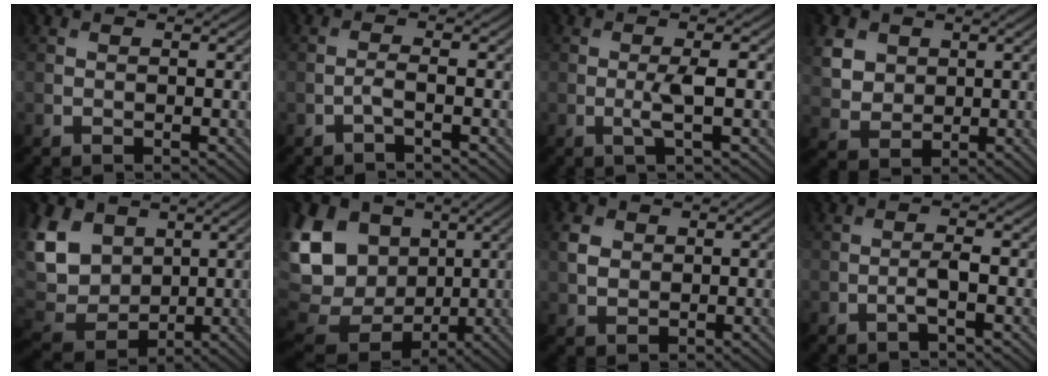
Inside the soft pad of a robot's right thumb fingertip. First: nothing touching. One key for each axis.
{"total": 1.2, "fx": -1.0, "fy": -0.7, "fz": 0.0, "tx": -0.004, "ty": 0.009, "tz": -0.025}
{"total": 1.4, "fx": -0.5, "fy": -0.5, "fz": 1.2, "tx": -0.026, "ty": 0.001, "tz": -0.012}
{"total": 4.6, "fx": 2.4, "fy": 3.9, "fz": 0.7, "tx": -0.054, "ty": 0.001, "tz": 0.038}
{"total": 10.6, "fx": 4.2, "fy": 8.4, "fz": 4.9, "tx": -0.178, "ty": 0.007, "tz": 0.086}
{"total": 15.8, "fx": 3.4, "fy": 13.3, "fz": 7.7, "tx": -0.225, "ty": 0.003, "tz": 0.091}
{"total": 2.6, "fx": 1.1, "fy": 2.3, "fz": 0.3, "tx": -0.019, "ty": 0.000, "tz": 0.019}
{"total": 1.1, "fx": -0.8, "fy": -0.6, "fz": 0.4, "tx": -0.010, "ty": 0.007, "tz": -0.020}